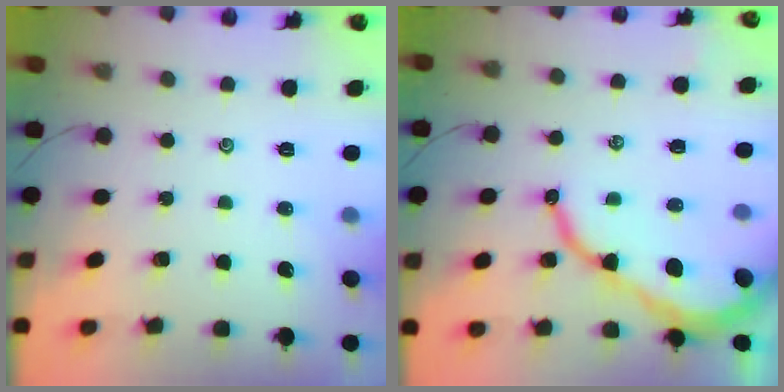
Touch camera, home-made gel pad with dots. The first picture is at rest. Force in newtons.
{"total": 12.6, "press": 12.6, "slide": 1.1}